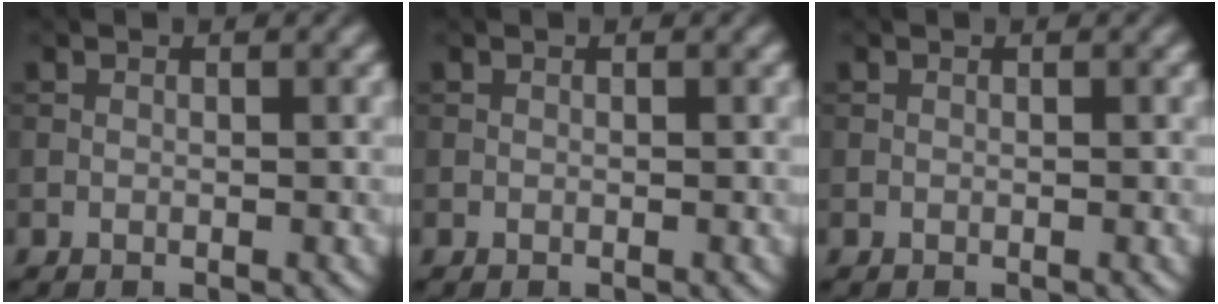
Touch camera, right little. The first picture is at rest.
{"total": 0.0}
{"total": 0.0}